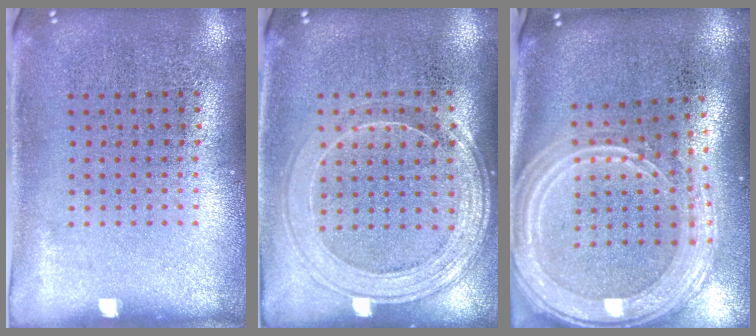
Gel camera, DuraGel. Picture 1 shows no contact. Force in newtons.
{"total": 1.6, "press": 1.5, "slide": 0.6}
{"total": 3.1, "press": 2.5, "slide": 1.9}